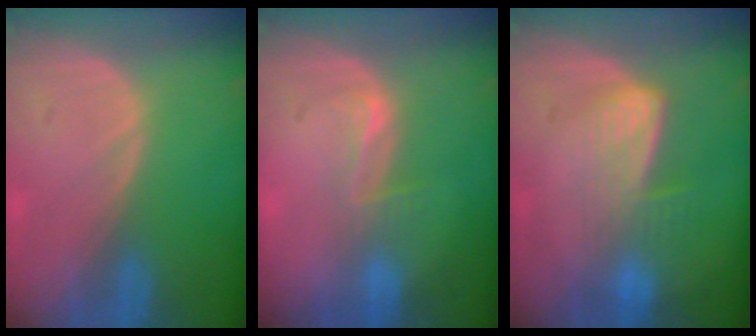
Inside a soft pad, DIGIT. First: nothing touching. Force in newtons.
{"total": 2.7, "press": 2.3, "slide": 1.5}
{"total": 7.2, "press": 6.0, "slide": 4.0}